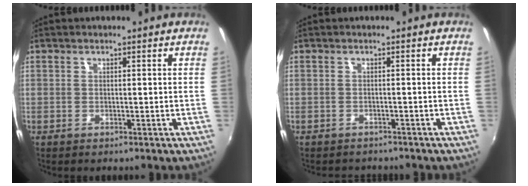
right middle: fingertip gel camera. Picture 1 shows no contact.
{"total": 2.9, "force": [-2.7, 1.1, 0.5], "torque": [-0.018, -0.016, -0.038]}